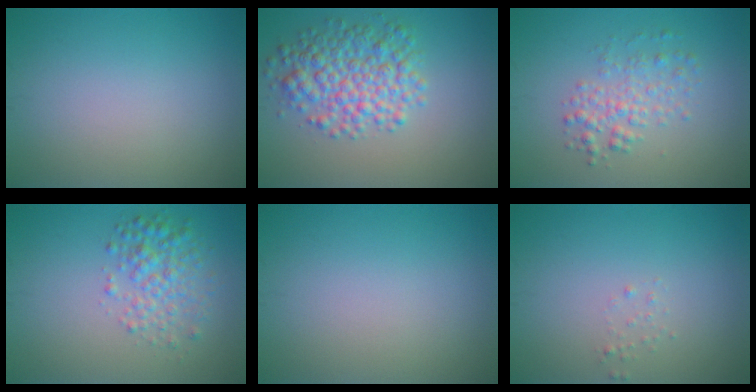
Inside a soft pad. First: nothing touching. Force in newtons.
{"total": 5.7, "press": 5.7, "slide": 0.1}
{"total": 2.7, "press": 2.7, "slide": 0.0}
{"total": 3.4, "press": 3.4, "slide": 0.1}
{"total": 0.0}
{"total": 0.6, "press": 0.6, "slide": 0.1}